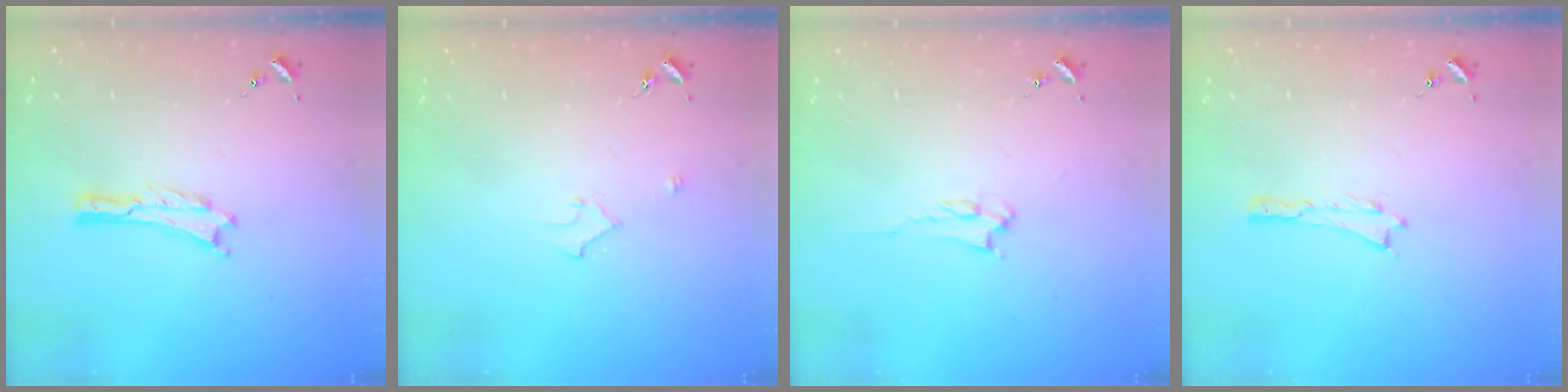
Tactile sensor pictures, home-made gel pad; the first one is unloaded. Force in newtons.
{"total": 2.2, "press": 2.2, "slide": 0.2}
{"total": 2.0, "press": 1.9, "slide": 0.3}
{"total": 0.0}